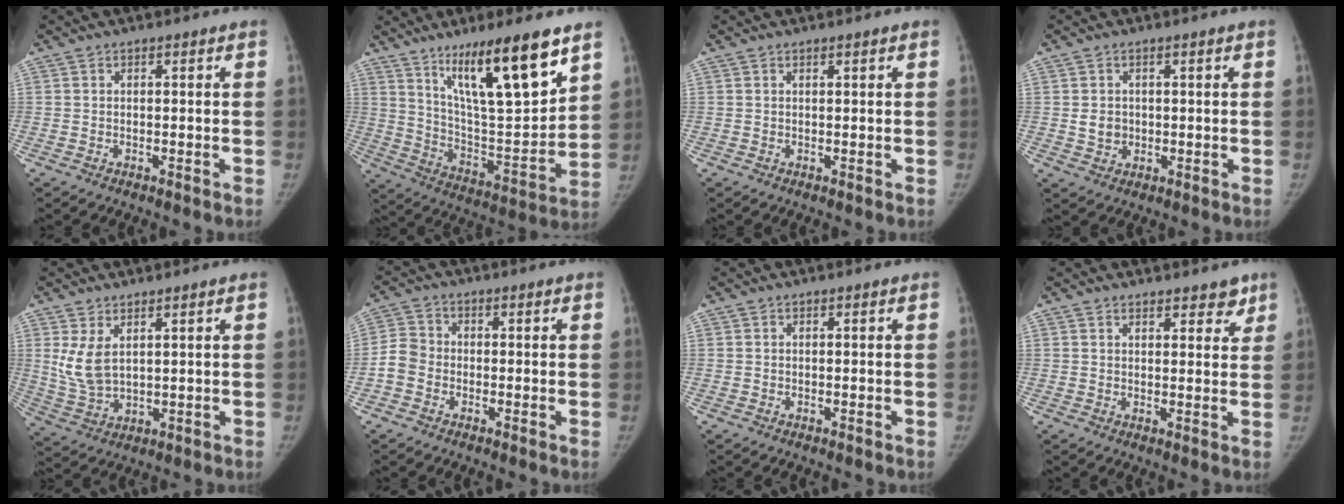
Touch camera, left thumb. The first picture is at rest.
{"total": 21.3, "force": [12.8, 4.4, 16.5], "torque": [-0.243, -0.065, 0.226]}
{"total": 0.5, "force": [0.4, 0.1, 0.4], "torque": [-0.006, -0.001, 0.007]}
{"total": 3.1, "force": [0.2, 2.7, 1.5], "torque": [-0.014, -0.001, 0.011]}
{"total": 6.7, "force": [2.8, 3.4, 5.1], "torque": [-0.100, -0.019, 0.070]}
{"total": 4.3, "force": [-1.4, 3.7, 1.9], "torque": [-0.030, 0.010, -0.038]}
{"total": 0.0}
{"total": 4.8, "force": [3.8, 2.2, 2.1], "torque": [0.006, -0.019, 0.052]}